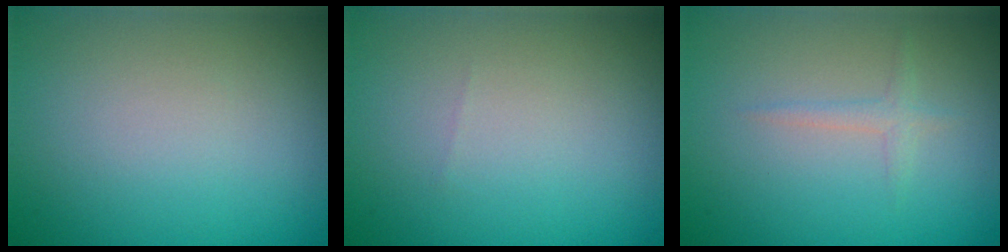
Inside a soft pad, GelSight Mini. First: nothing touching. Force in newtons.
{"total": 0.0}
{"total": 1.1, "press": 1.1, "slide": 0.1}